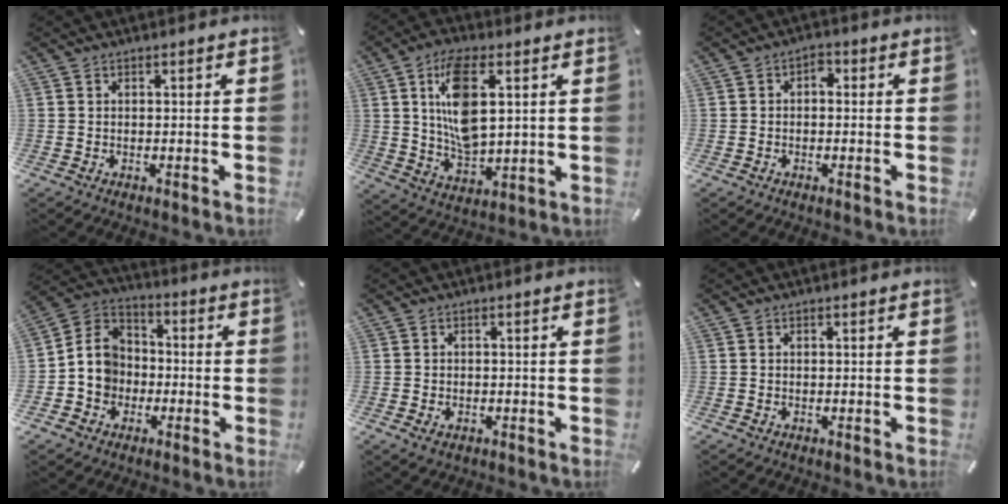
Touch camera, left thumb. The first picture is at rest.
{"total": 12.9, "force": [3.9, 6.4, 10.5], "torque": [-0.211, 0.002, 0.068]}
{"total": 2.3, "force": [-0.8, 1.6, 1.6], "torque": [-0.032, 0.013, -0.018]}
{"total": 9.5, "force": [-2.3, 8.6, 3.0], "torque": [-0.089, 0.025, -0.045]}
{"total": 1.9, "force": [-0.8, 1.3, 1.1], "torque": [-0.020, 0.003, -0.015]}
{"total": 0.0}